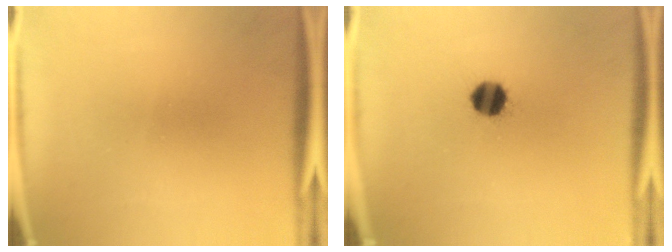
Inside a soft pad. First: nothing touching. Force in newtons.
{"total": 6.4}